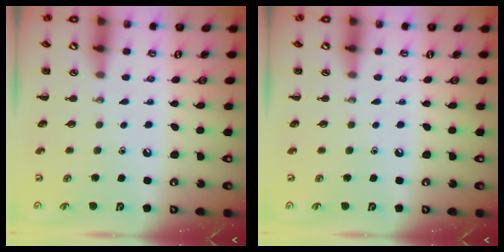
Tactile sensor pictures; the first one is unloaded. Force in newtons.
{"total": 0.0}